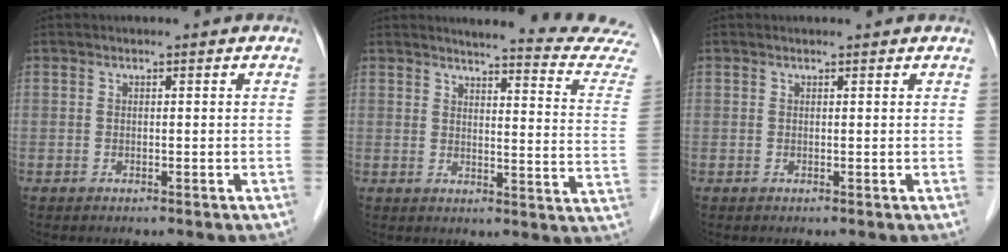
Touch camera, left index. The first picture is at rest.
{"total": 16.5, "force": [16.1, -1.4, 3.5], "torque": [-0.037, -0.137, 0.159]}
{"total": 1.1, "force": [1.0, 0.1, 0.2], "torque": [-0.010, 0.005, 0.009]}